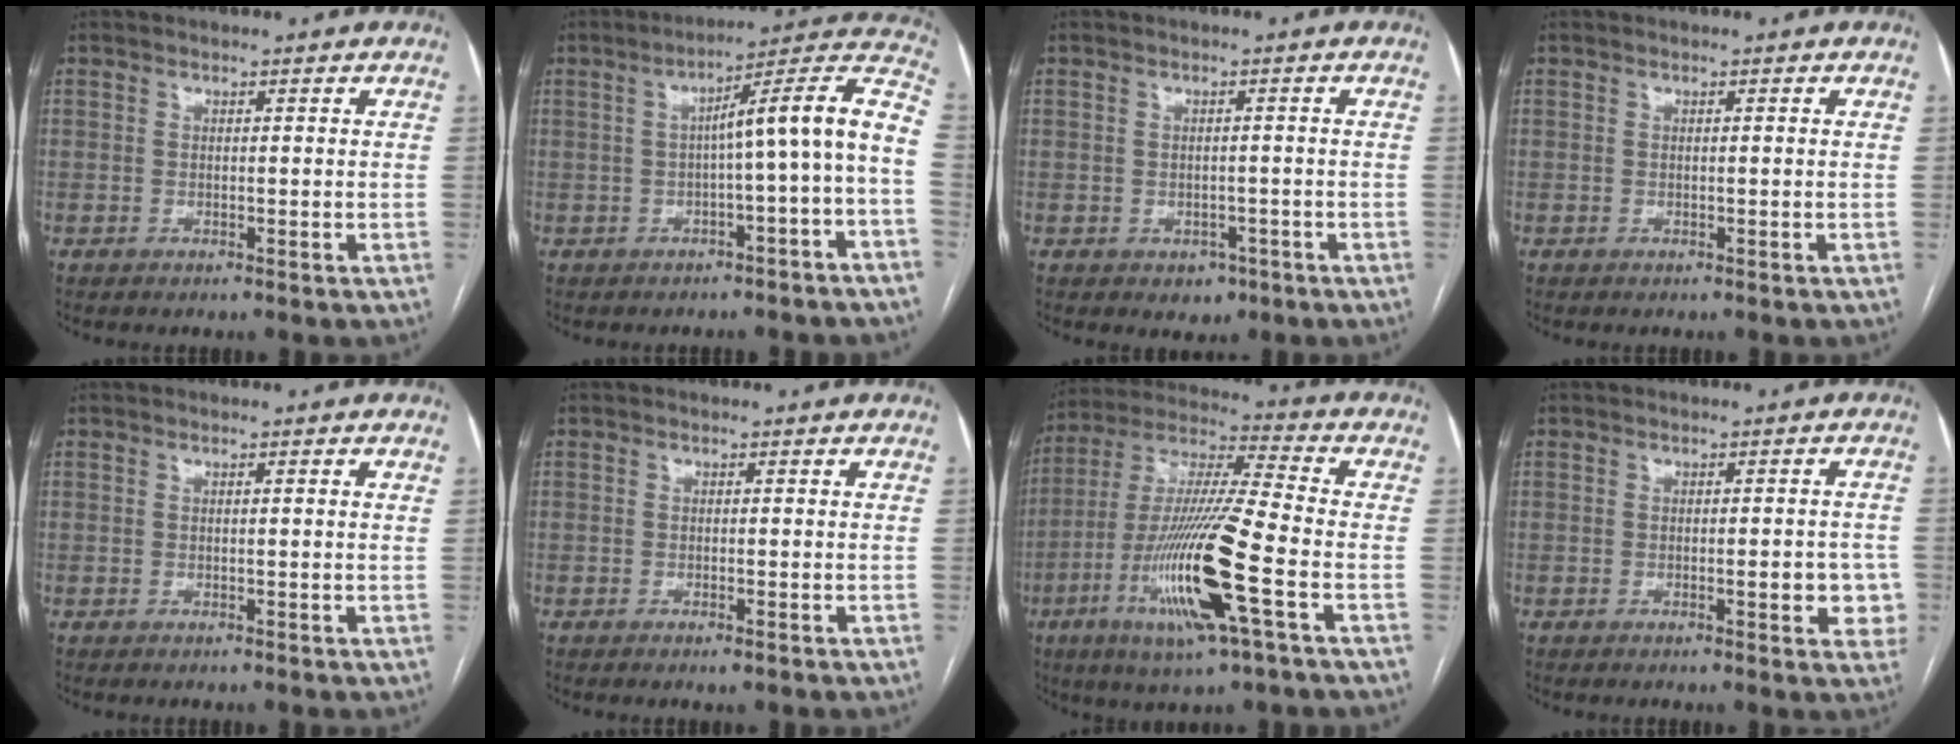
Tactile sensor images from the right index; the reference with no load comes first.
{"total": 12.2, "force": [-1.7, -0.3, 12.1], "torque": [-0.159, 0.039, -0.028]}
{"total": 2.9, "force": [-1.4, 2.2, 1.2], "torque": [-0.007, 0.005, -0.010]}
{"total": 0.0}
{"total": 0.5, "force": [0.1, -0.1, 0.5], "torque": [-0.007, 0.002, 0.002]}
{"total": 1.2, "force": [-0.7, 0.2, 0.9], "torque": [-0.014, -0.002, -0.009]}
{"total": 18.6, "force": [-6.4, 0.6, 17.4], "torque": [-0.363, -0.022, -0.120]}
{"total": 4.8, "force": [-1.3, 1.6, 4.3], "torque": [-0.043, 0.004, -0.012]}